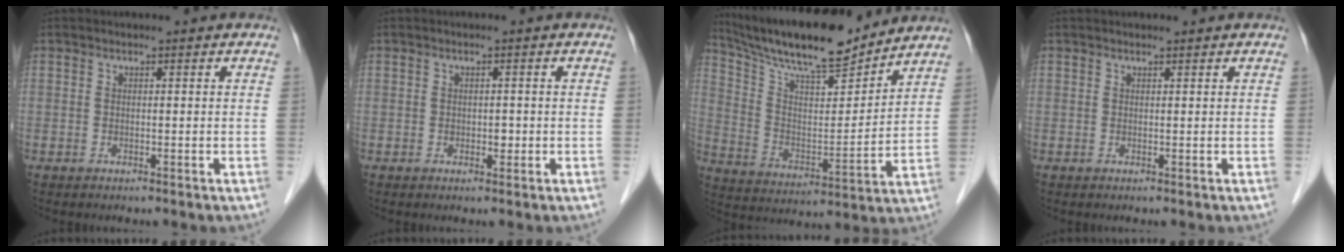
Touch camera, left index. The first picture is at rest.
{"total": 1.1, "force": [-0.1, 0.8, 0.8], "torque": [-0.011, 0.001, 0.000]}
{"total": 17.7, "force": [15.8, 2.2, 7.6], "torque": [-0.148, 0.002, 0.275]}
{"total": 1.0, "force": [0.9, 0.1, 0.4], "torque": [-0.007, 0.010, 0.016]}